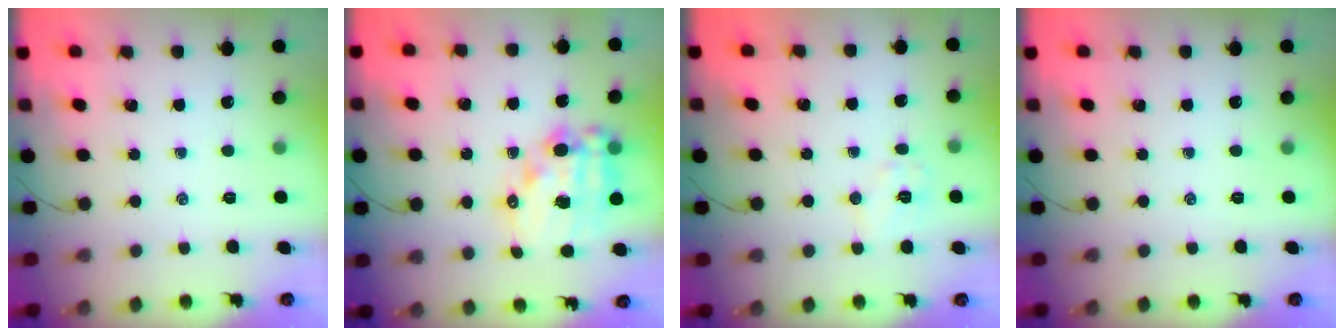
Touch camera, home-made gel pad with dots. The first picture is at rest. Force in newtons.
{"total": 16.1, "press": 15.7, "slide": 3.5}
{"total": 6.5, "press": 6.4, "slide": 0.9}
{"total": 0.0}